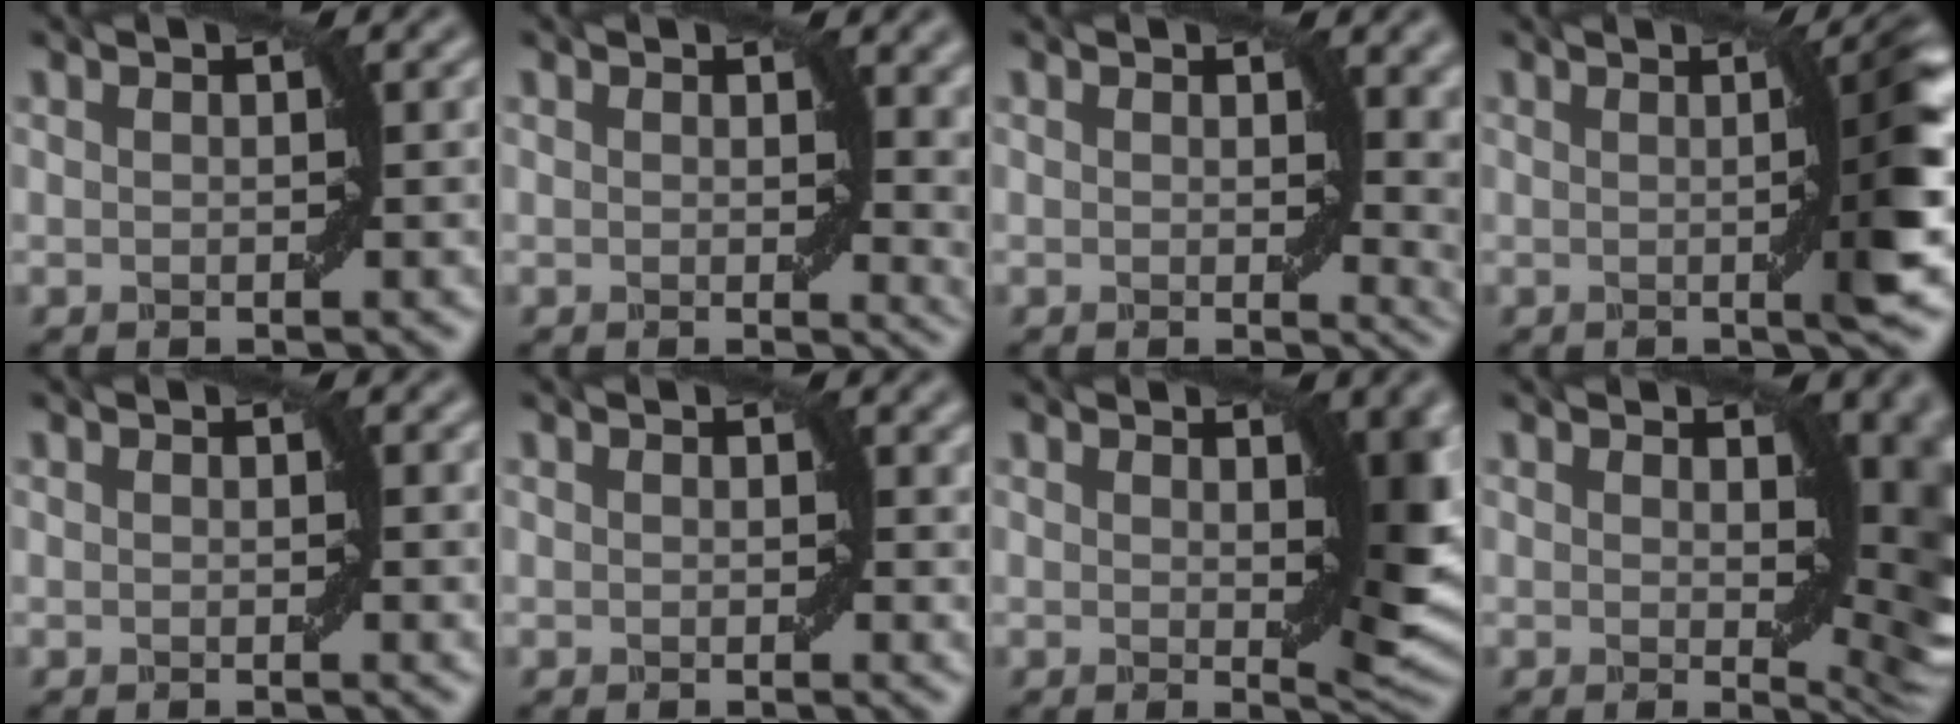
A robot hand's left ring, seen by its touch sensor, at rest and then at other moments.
{"total": 3.8, "force": [1.2, 1.9, 3.1], "torque": [-0.024, -0.007, 0.019]}
{"total": 4.8, "force": [1.3, 2.4, 4.0], "torque": [-0.037, -0.010, 0.022]}
{"total": 6.6, "force": [0.2, 1.2, 6.5], "torque": [-0.076, 0.008, 0.001]}
{"total": 0.6, "force": [0.3, 0.0, 0.5], "torque": [-0.003, -0.004, 0.004]}
{"total": 1.1, "force": [0.4, 0.7, 0.7], "torque": [-0.003, -0.004, 0.005]}
{"total": 4.6, "force": [1.1, 1.3, 4.3], "torque": [-0.049, -0.010, 0.019]}
{"total": 8.7, "force": [1.6, 4.0, 7.6], "torque": [-0.066, -0.011, 0.030]}